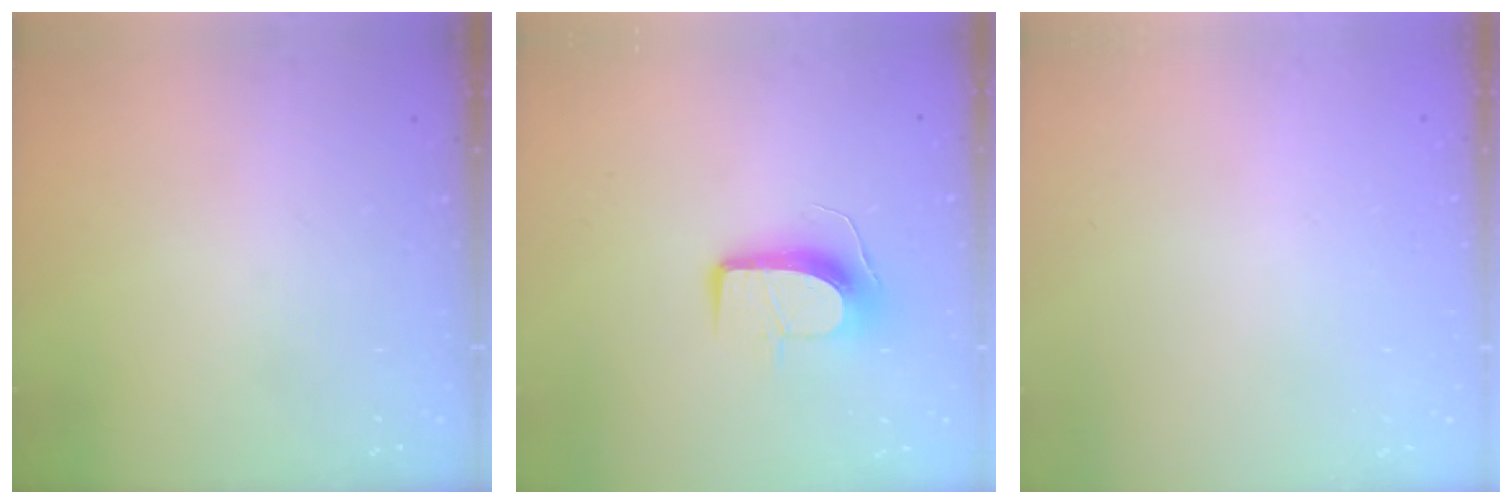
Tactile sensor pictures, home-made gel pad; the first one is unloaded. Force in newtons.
{"total": 10.2, "press": 10.2, "slide": 0.0}
{"total": 0.0}